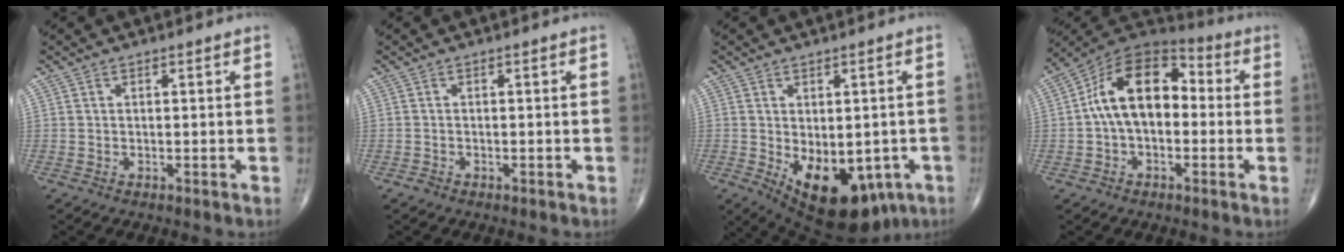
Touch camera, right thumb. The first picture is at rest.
{"total": 0.7, "force": [-0.5, 0.5, 0.2], "torque": [-0.006, 0.001, -0.012]}
{"total": 16.9, "force": [-5.6, 9.8, 12.6], "torque": [-0.165, -0.009, -0.055]}
{"total": 14.9, "force": [0.1, 9.4, 11.5], "torque": [-0.169, 0.047, -0.013]}